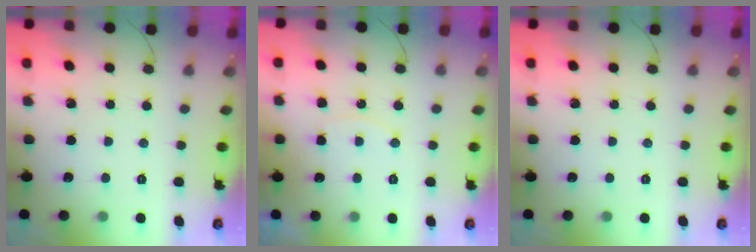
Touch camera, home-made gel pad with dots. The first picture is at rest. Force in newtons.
{"total": 4.6, "press": 4.6, "slide": 0.3}
{"total": 0.0}